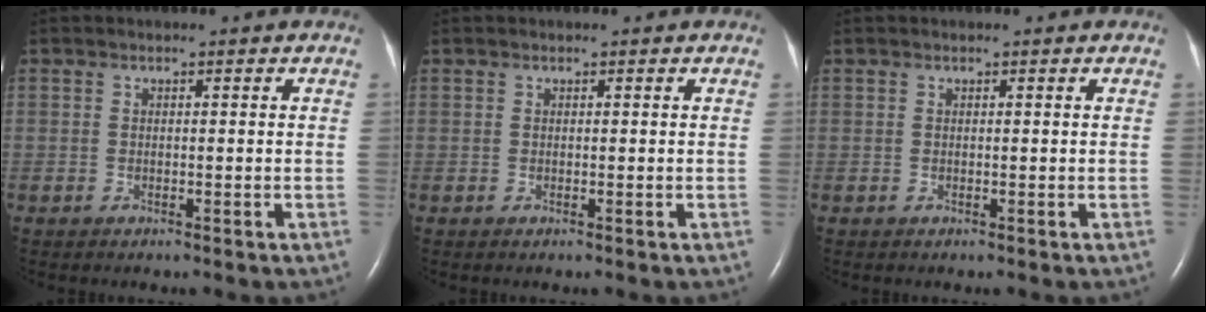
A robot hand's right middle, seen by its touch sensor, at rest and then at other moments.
{"total": 0.0}
{"total": 0.0}